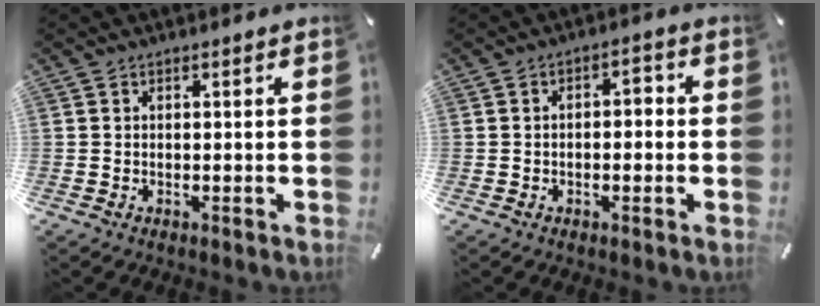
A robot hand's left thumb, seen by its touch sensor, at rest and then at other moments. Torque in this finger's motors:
{"motor_torque": [0.00, -0.11, -0.04, 0.12, -0.01]}